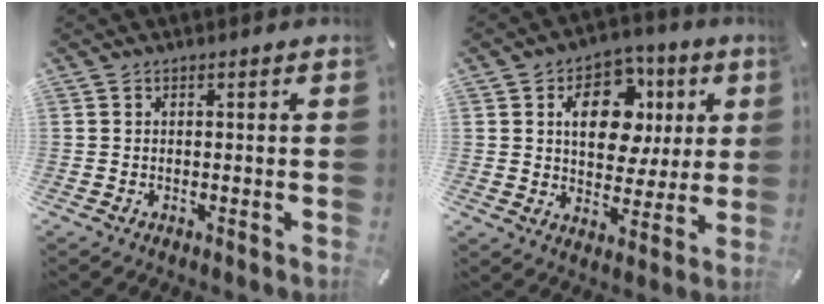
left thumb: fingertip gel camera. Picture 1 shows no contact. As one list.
[{"total": 13.4, "force": [3.7, 9.8, 8.3], "torque": [-0.113, -0.006, 0.064]}]